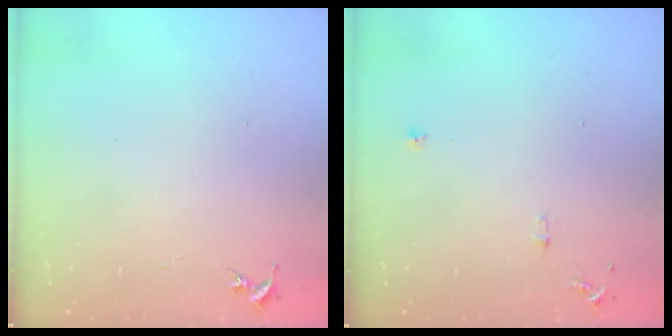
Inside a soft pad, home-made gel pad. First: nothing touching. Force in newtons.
{"total": 6.1, "press": 6.1, "slide": 0.7}